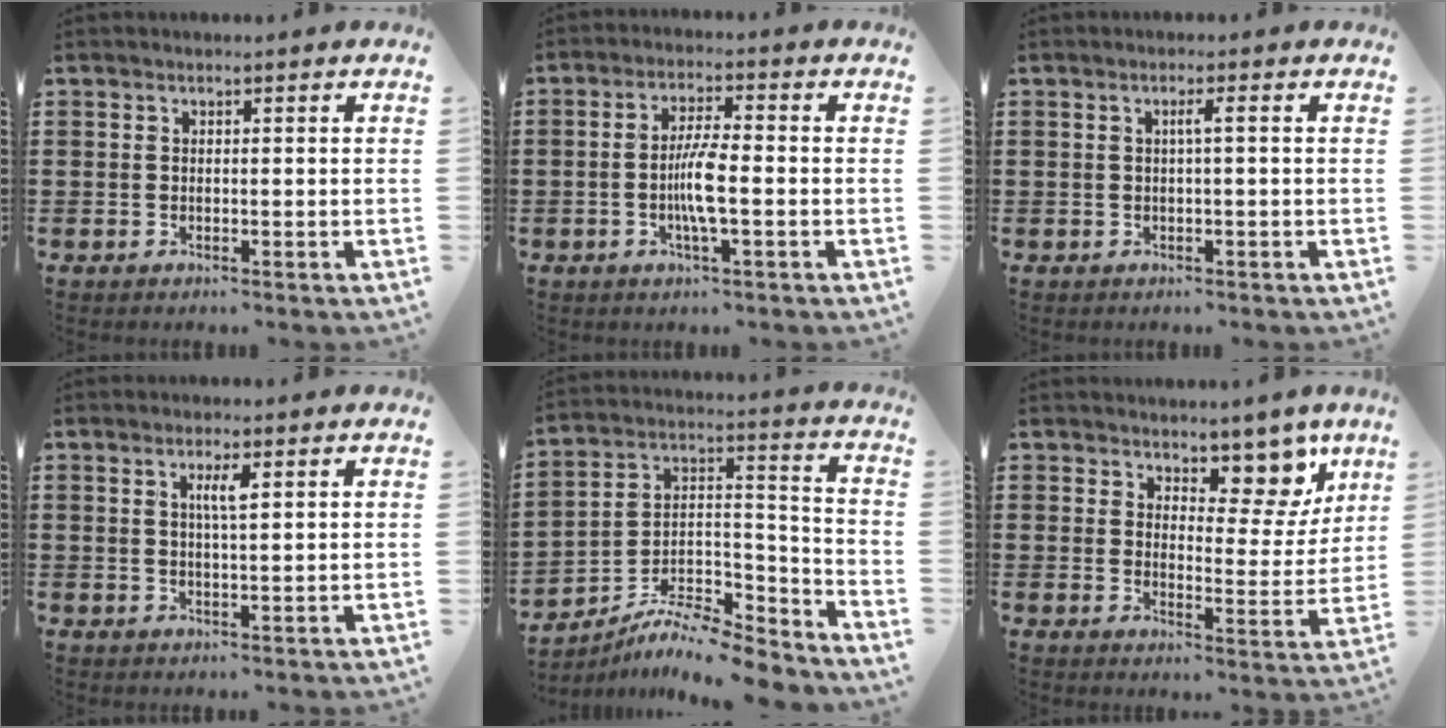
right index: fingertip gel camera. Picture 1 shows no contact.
{"total": 5.7, "force": [-1.4, 0.9, 5.4], "torque": [-0.109, -0.002, -0.031]}
{"total": 1.7, "force": [0.0, -0.2, 1.6], "torque": [-0.029, -0.001, -0.004]}
{"total": 2.8, "force": [0.9, 0.5, 2.6], "torque": [-0.054, 0.003, 0.013]}
{"total": 8.9, "force": [-8.0, 2.1, 3.2], "torque": [-0.052, 0.016, -0.155]}
{"total": 8.4, "force": [6.7, 3.5, 3.6], "torque": [-0.060, -0.041, 0.116]}